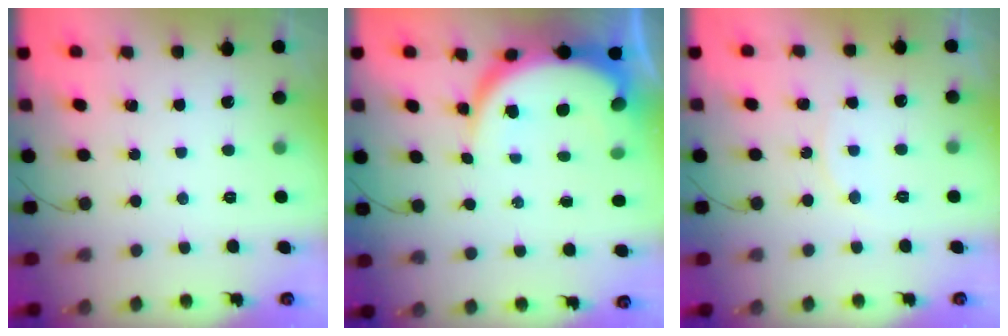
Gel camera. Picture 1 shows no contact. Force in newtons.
{"total": 10.8, "press": 10.7, "slide": 1.1}
{"total": 6.1, "press": 6.1, "slide": 0.5}